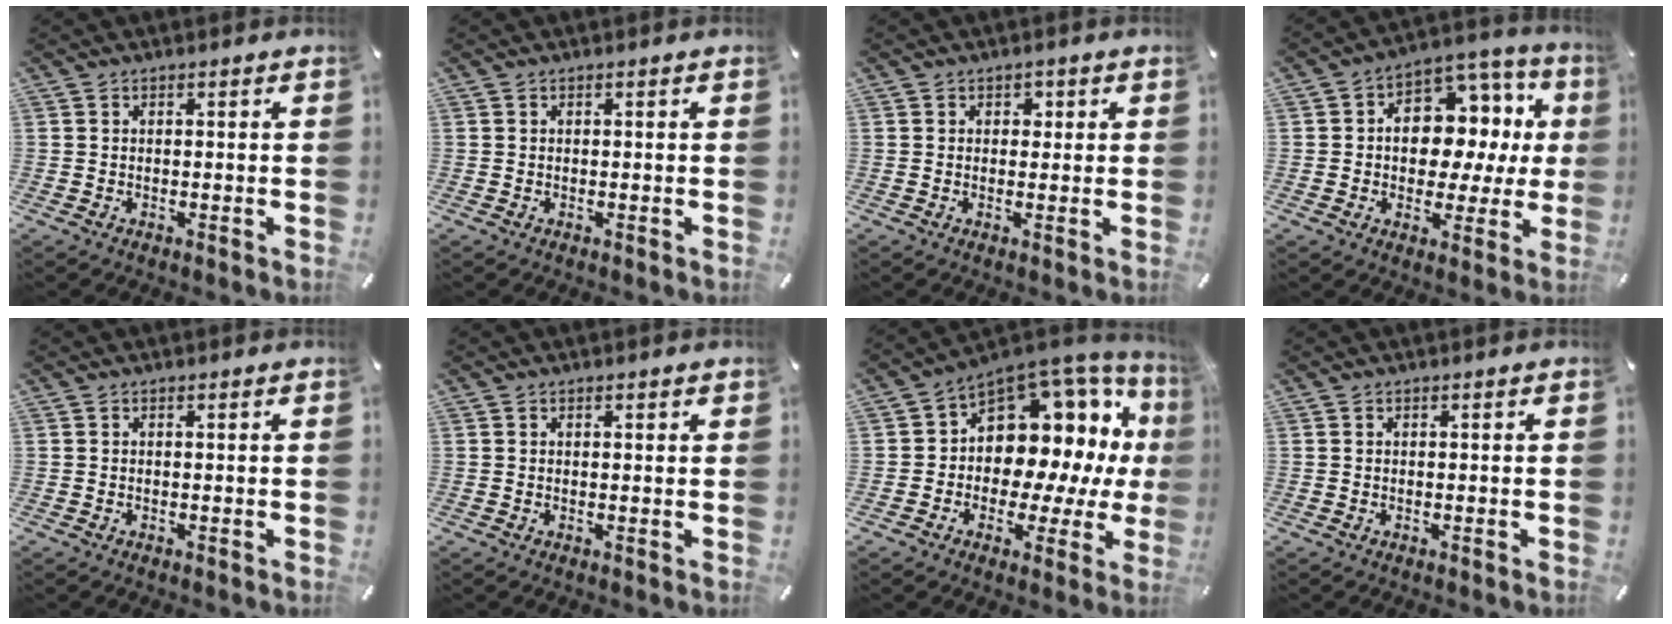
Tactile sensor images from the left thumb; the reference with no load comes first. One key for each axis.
{"total": 0.0}
{"total": 1.4, "fx": 0.4, "fy": 1.3, "fz": 0.4, "tx": 0.006, "ty": 0.000, "tz": 0.001}
{"total": 13.0, "fx": 1.6, "fy": 10.0, "fz": 8.0, "tx": -0.106, "ty": -0.016, "tz": 0.036}
{"total": 0.0}
{"total": 0.5, "fx": 0.3, "fy": 0.3, "fz": 0.3, "tx": -0.005, "ty": 0.001, "tz": 0.006}
{"total": 12.5, "fx": 4.1, "fy": 9.5, "fz": 7.1, "tx": -0.097, "ty": -0.068, "tz": 0.068}
{"total": 0.0}